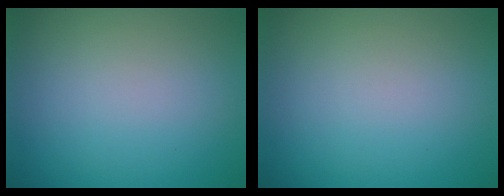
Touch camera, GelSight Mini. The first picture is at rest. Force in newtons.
{"total": 0.0}